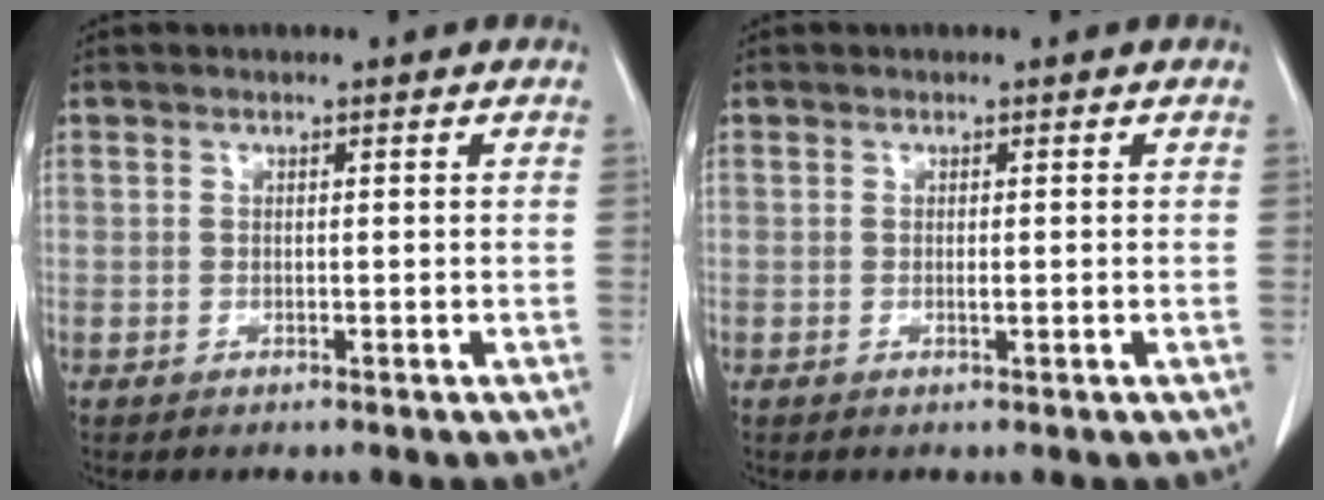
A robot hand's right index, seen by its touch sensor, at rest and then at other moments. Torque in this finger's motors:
{"motor_torque": [0.21, -0.17, 0.02, 0.02]}